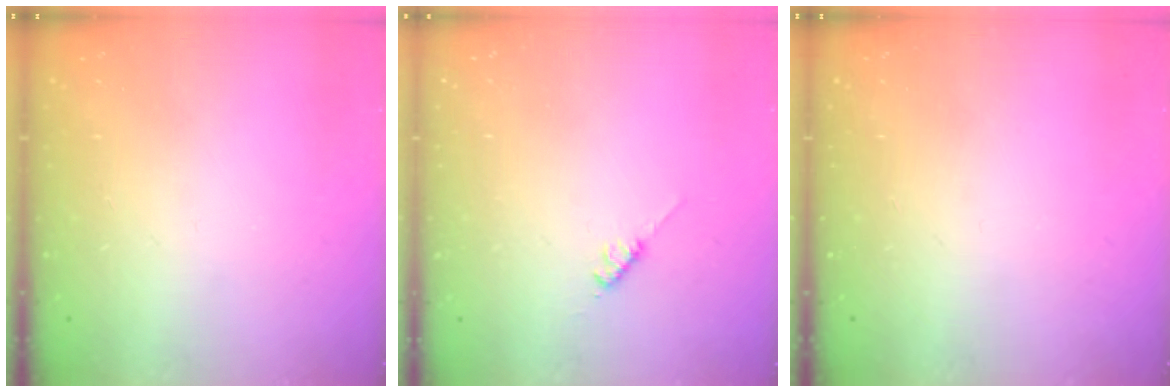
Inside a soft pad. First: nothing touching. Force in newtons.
{"total": 2.8, "press": 2.8, "slide": 0.5}
{"total": 0.0}